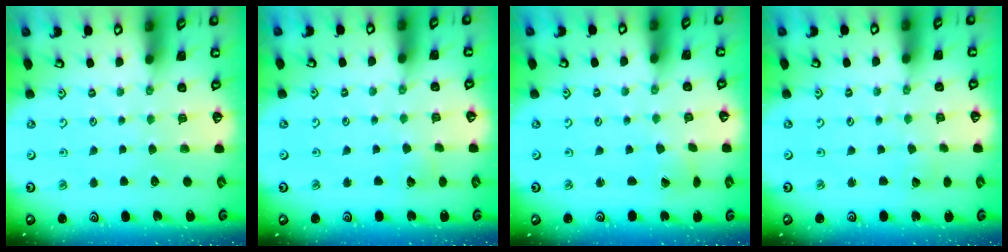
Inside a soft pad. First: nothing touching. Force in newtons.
{"total": 2.8, "press": 2.8, "slide": 0.2}
{"total": 0.0}
{"total": 1.8, "press": 1.8, "slide": 0.1}